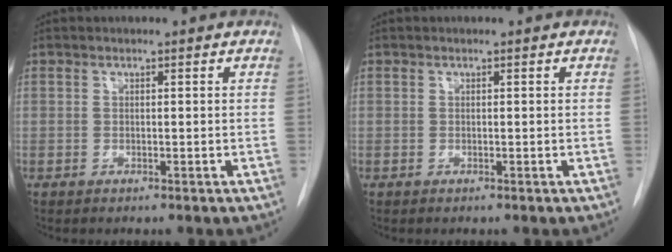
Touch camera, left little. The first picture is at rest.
{"total": 0.0}